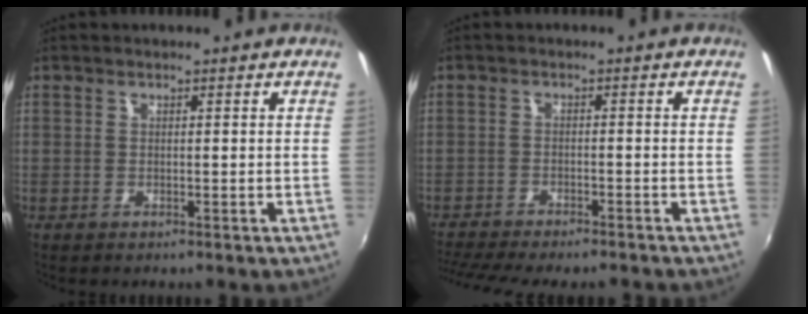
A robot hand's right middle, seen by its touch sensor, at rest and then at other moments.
{"total": 12.1, "force": [-10.7, 1.9, 5.5], "torque": [-0.123, -0.029, -0.163]}